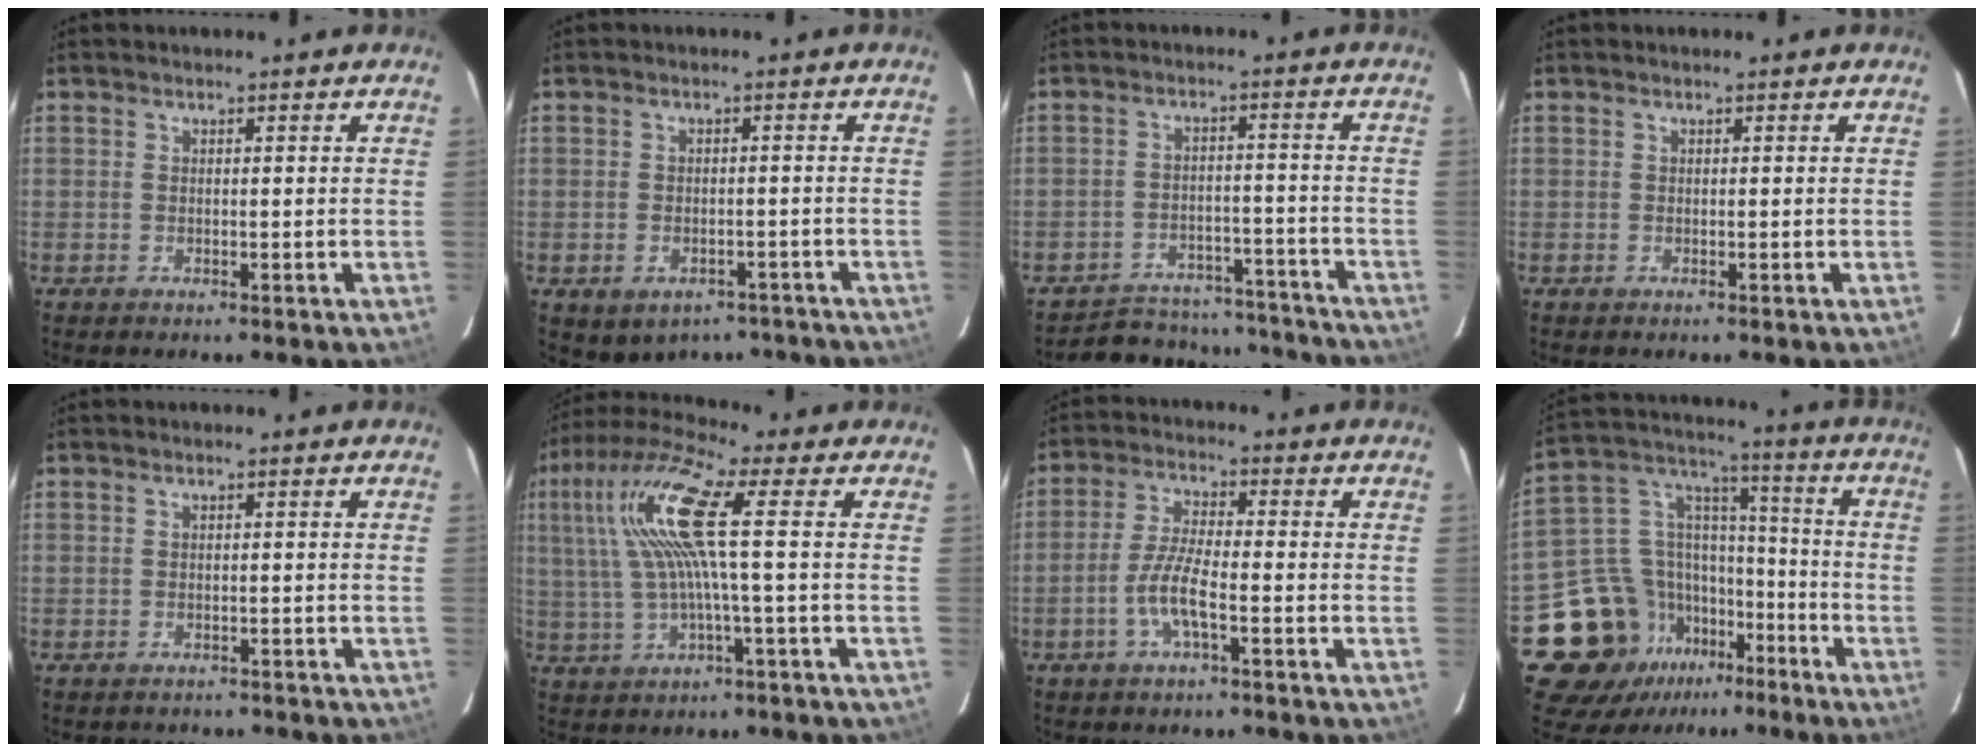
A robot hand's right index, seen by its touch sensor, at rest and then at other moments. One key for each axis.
{"total": 9.9, "fx": -6.8, "fy": 6.3, "fz": 3.7, "tx": -0.068, "ty": 0.003, "tz": -0.070}
{"total": 17.0, "fx": -15.5, "fy": 6.0, "fz": 3.7, "tx": -0.083, "ty": 0.031, "tz": -0.191}
{"total": 0.0}
{"total": 2.0, "fx": -1.7, "fy": 0.9, "fz": 0.3, "tx": -0.002, "ty": -0.002, "tz": -0.018}
{"total": 12.0, "fx": 1.8, "fy": 0.8, "fz": 11.9, "tx": -0.228, "ty": 0.009, "tz": 0.040}
{"total": 6.1, "fx": -2.6, "fy": 1.0, "fz": 5.4, "tx": -0.115, "ty": 0.001, "tz": -0.052}
{"total": 18.0, "fx": -10.6, "fy": 13.0, "fz": 6.5, "tx": -0.159, "ty": 0.047, "tz": -0.161}